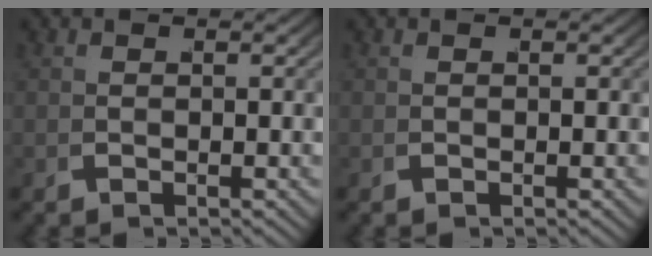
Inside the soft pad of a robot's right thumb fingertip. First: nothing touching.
{"total": 0.0}